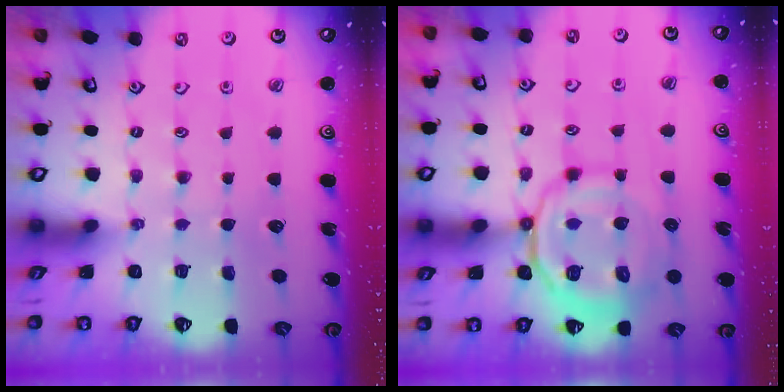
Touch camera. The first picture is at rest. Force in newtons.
{"total": 14.0, "press": 14.0, "slide": 1.5}